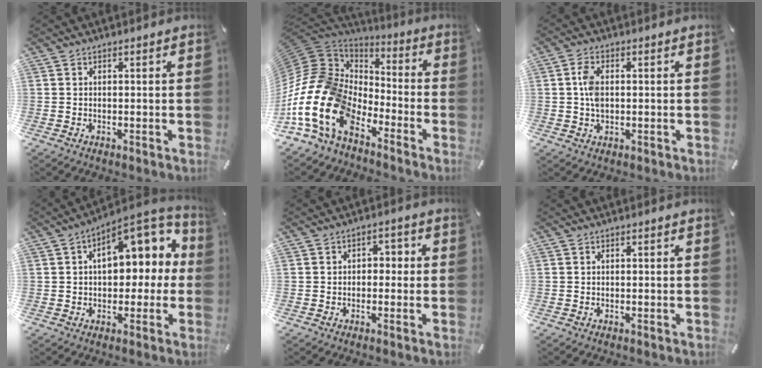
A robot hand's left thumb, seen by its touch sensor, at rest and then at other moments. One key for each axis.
{"total": 18.7, "fx": -9.6, "fy": 12.0, "fz": 10.7, "tx": -0.269, "ty": 0.013, "tz": -0.180}
{"total": 4.5, "fx": 0.5, "fy": 2.7, "fz": 3.6, "tx": -0.073, "ty": 0.002, "tz": 0.003}
{"total": 14.2, "fx": 4.0, "fy": 8.2, "fz": 10.9, "tx": -0.137, "ty": -0.019, "tz": 0.068}
{"total": 2.5, "fx": -1.3, "fy": 1.9, "fz": 1.1, "tx": -0.022, "ty": 0.014, "tz": -0.028}
{"total": 0.0}